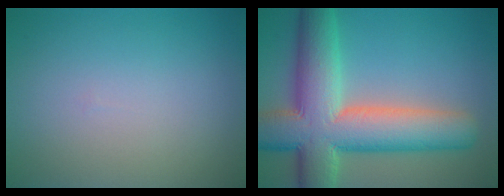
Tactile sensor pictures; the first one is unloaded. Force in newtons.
{"total": 12.2, "press": 12.2, "slide": 0.7}